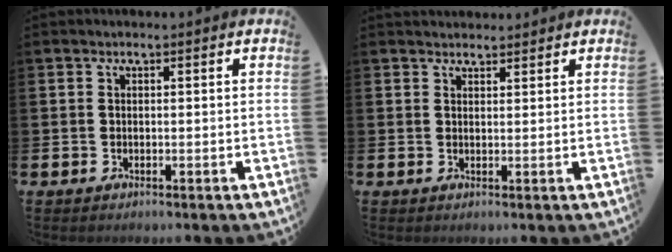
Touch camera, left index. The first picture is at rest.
{"total": 1.9, "force": [1.8, 0.6, 0.0], "torque": [0.009, -0.006, 0.032]}